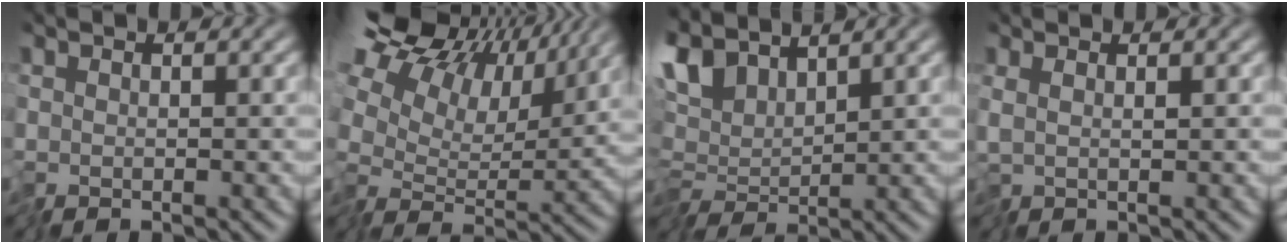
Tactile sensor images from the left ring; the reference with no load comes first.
{"total": 15.1, "force": [7.7, 8.9, 9.6], "torque": [-0.222, 0.059, 0.130]}
{"total": 5.3, "force": [2.4, 2.3, 4.1], "torque": [-0.095, 0.011, 0.033]}
{"total": 0.8, "force": [0.3, -0.4, 0.6], "torque": [-0.017, 0.002, 0.008]}